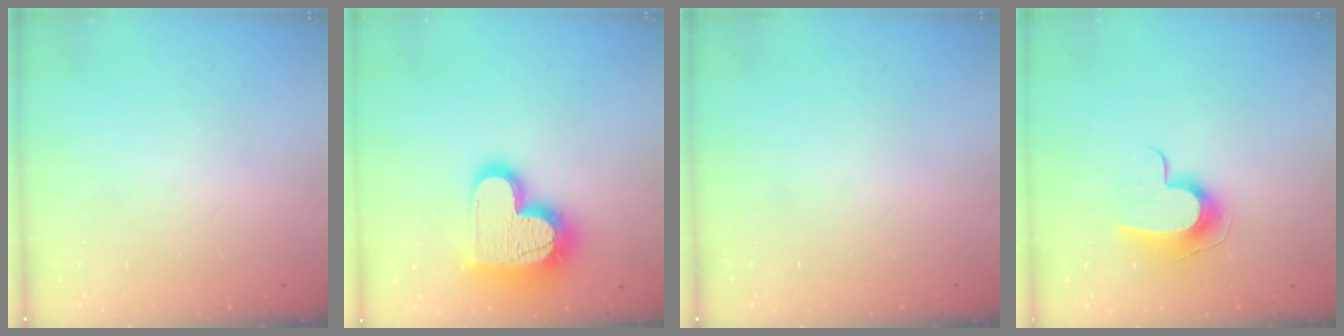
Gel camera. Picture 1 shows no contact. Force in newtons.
{"total": 21.0, "press": 21.0, "slide": 1.7}
{"total": 0.0}
{"total": 9.9, "press": 9.9, "slide": 0.3}